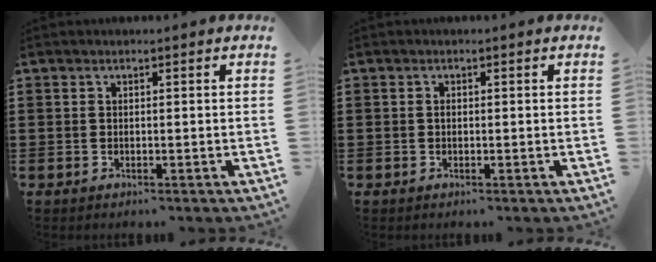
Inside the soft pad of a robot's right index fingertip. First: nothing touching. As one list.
[{"total": 0.6, "force": [-0.1, 0.4, 0.4], "torque": [-0.010, 0.000, -0.001]}]